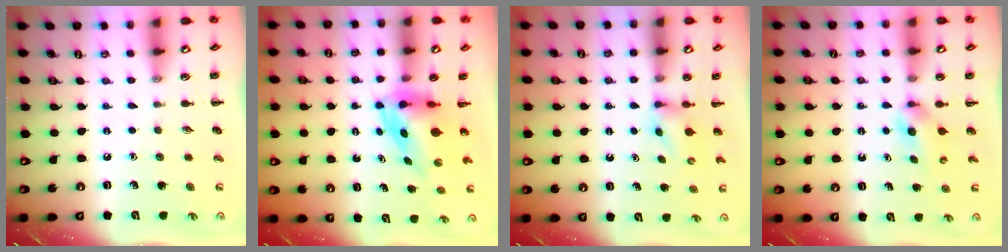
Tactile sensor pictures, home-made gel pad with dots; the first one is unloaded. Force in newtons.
{"total": 3.9, "press": 3.8, "slide": 1.0}
{"total": 3.6, "press": 3.3, "slide": 1.3}
{"total": 3.9, "press": 3.6, "slide": 1.3}